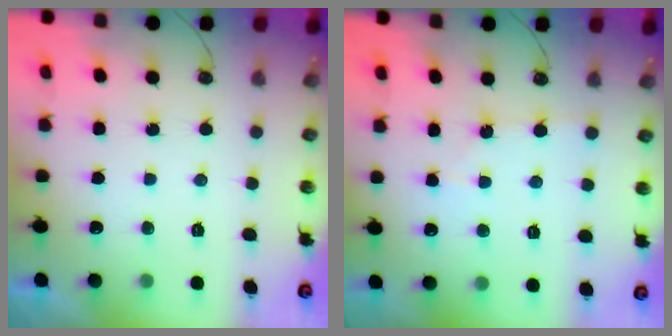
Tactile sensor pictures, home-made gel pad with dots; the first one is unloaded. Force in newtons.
{"total": 2.8, "press": 2.7, "slide": 0.4}